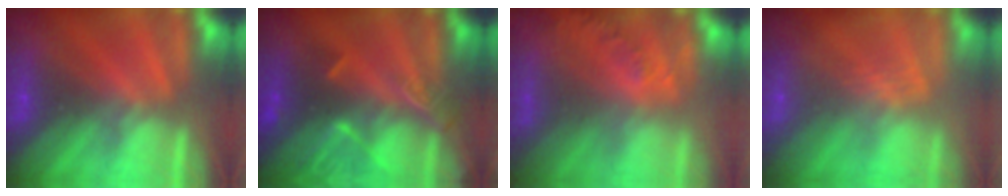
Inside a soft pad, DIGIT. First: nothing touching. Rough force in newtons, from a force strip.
{"total": 3.1}
{"total": 1.5}
{"total": 2.3}